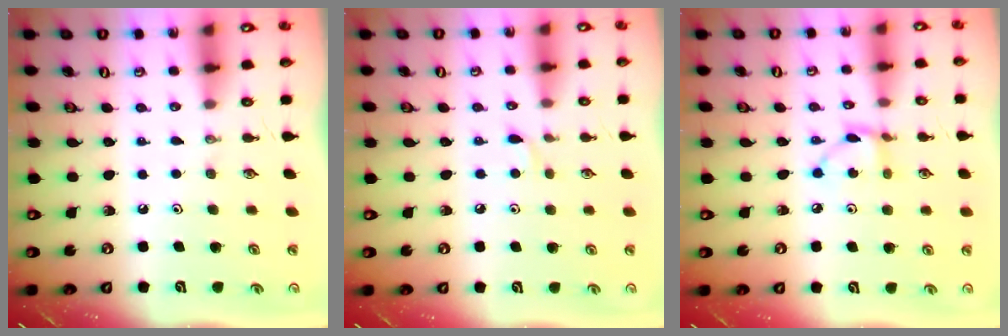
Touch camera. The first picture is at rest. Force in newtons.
{"total": 4.5, "press": 4.4, "slide": 0.6}
{"total": 4.4, "press": 4.4, "slide": 0.2}